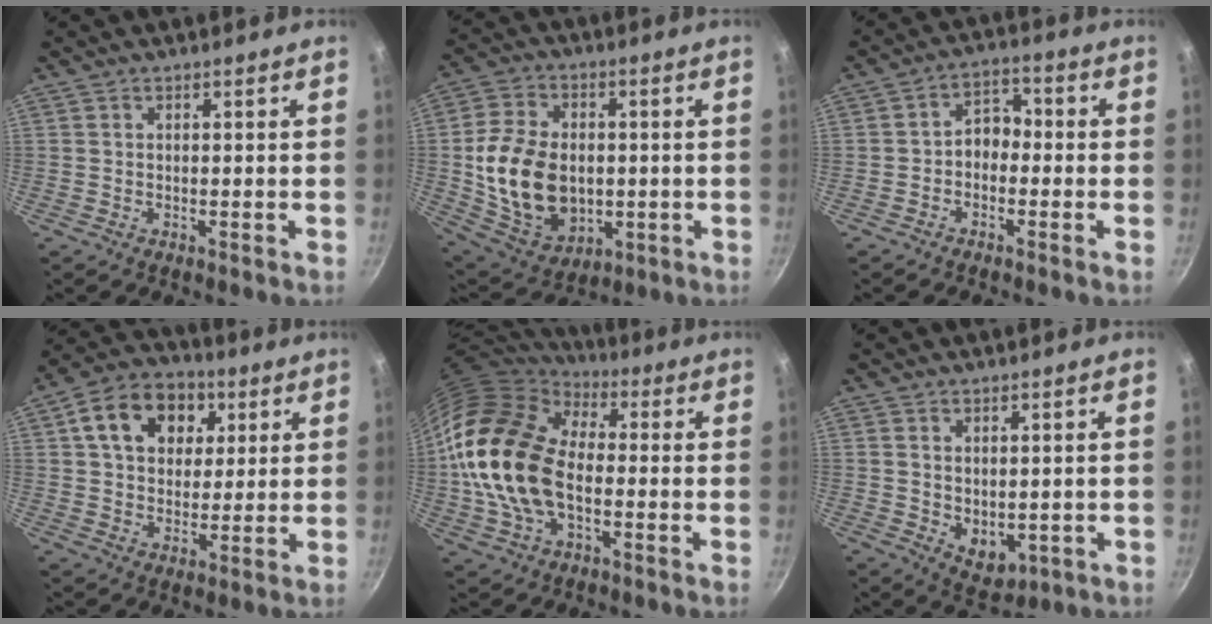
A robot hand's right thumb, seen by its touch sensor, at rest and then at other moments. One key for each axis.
{"total": 18.2, "fx": -1.0, "fy": 12.9, "fz": 12.7, "tx": -0.218, "ty": 0.002, "tz": -0.003}
{"total": 5.0, "fx": -1.3, "fy": 3.7, "fz": 3.1, "tx": -0.020, "ty": 0.029, "tz": -0.032}
{"total": 14.5, "fx": 5.0, "fy": 10.7, "fz": 8.3, "tx": -0.113, "ty": 0.006, "tz": 0.073}
{"total": 21.4, "fx": -1.3, "fy": 13.7, "fz": 16.4, "tx": -0.299, "ty": 0.027, "tz": -0.031}
{"total": 5.6, "fx": 0.4, "fy": 4.0, "fz": 4.0, "tx": -0.046, "ty": -0.017, "tz": 0.019}